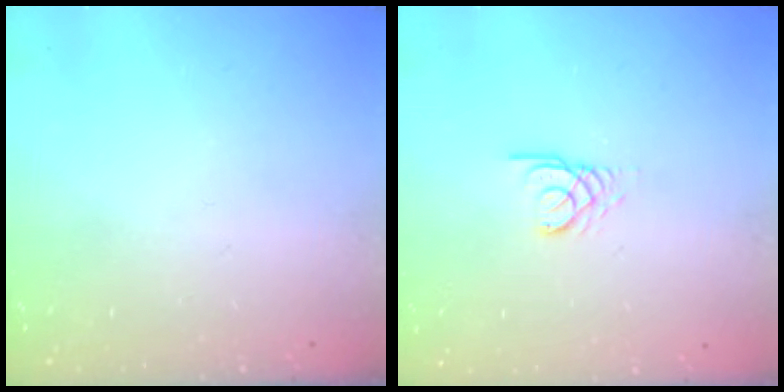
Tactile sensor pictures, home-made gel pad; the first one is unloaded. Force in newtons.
{"total": 2.4, "press": 2.4, "slide": 0.1}